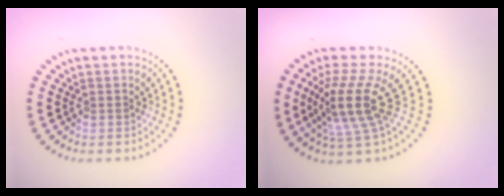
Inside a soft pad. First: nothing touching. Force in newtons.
{"total": 4.9, "press": 3.7, "slide": 3.3}